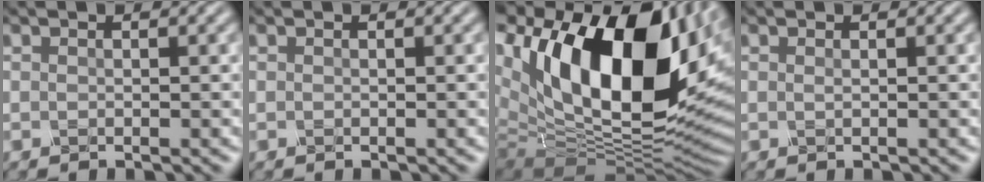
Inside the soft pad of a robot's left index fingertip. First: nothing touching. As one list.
[{"total": 0.0}, {"total": 19.6, "force": [4.7, 10.7, 15.7], "torque": [-0.273, -0.005, 0.100]}, {"total": 0.0}]